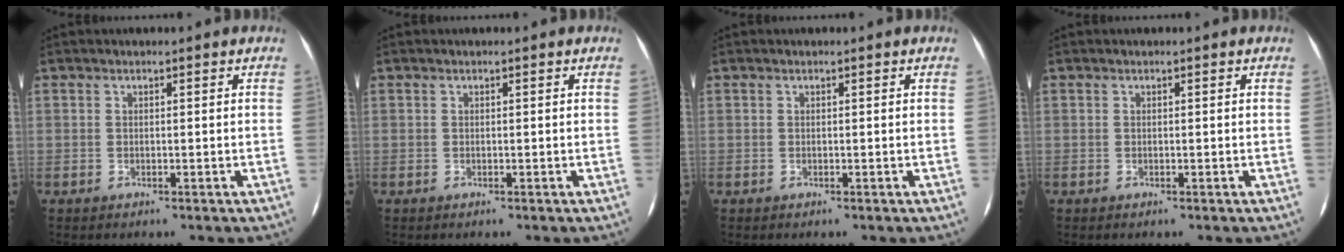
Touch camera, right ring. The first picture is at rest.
{"total": 0.0}
{"total": 0.0}
{"total": 0.0}